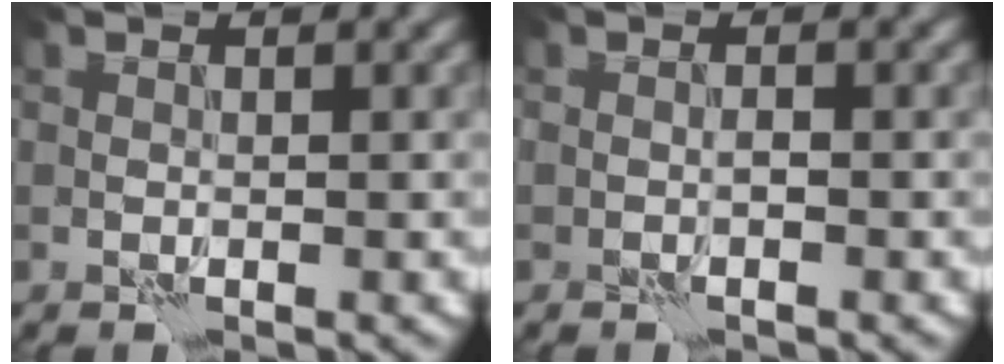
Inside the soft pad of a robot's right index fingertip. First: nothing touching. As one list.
[{"total": 0.7, "force": [0.2, -0.7, -0.2], "torque": [0.005, 0.001, 0.007]}]